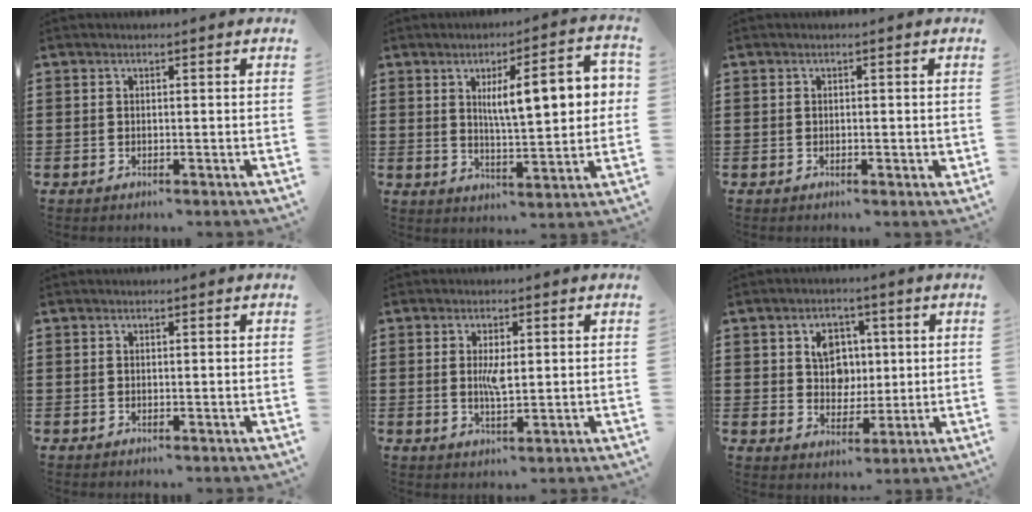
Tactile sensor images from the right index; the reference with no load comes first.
{"total": 10.3, "force": [2.7, 2.7, 9.6], "torque": [-0.159, 0.003, 0.039]}
{"total": 0.7, "force": [-0.1, 0.3, 0.6], "torque": [-0.012, 0.000, -0.002]}
{"total": 0.0}
{"total": 3.9, "force": [0.4, 1.2, 3.7], "torque": [-0.072, 0.003, 0.005]}
{"total": 5.8, "force": [1.5, 4.9, 2.7], "torque": [-0.050, 0.009, 0.020]}